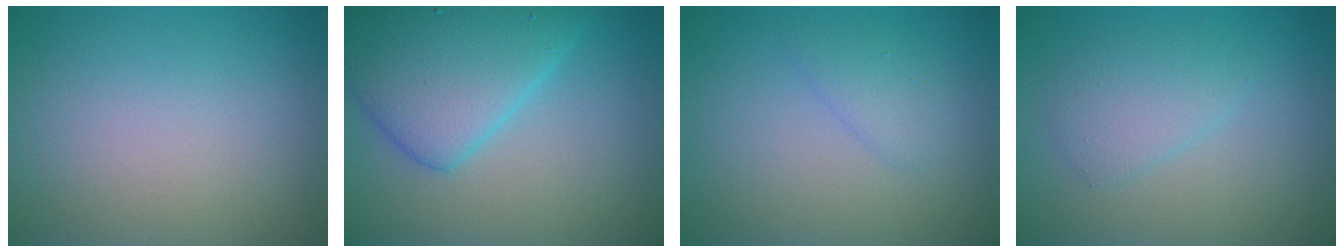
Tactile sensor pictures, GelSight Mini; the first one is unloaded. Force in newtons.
{"total": 7.1, "press": 7.1, "slide": 0.1}
{"total": 1.4, "press": 1.4, "slide": 0.1}
{"total": 2.4, "press": 2.4, "slide": 0.1}